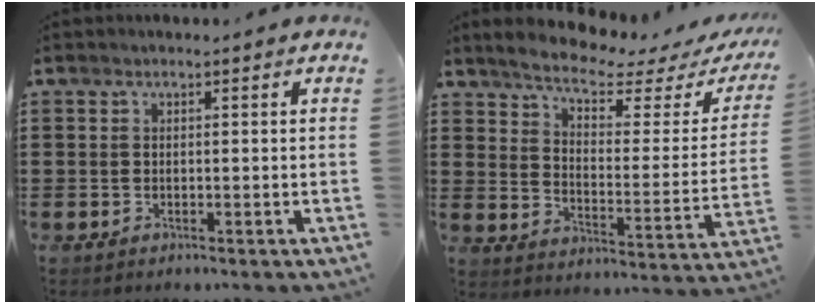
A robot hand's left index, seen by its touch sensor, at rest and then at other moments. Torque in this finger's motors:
{"motor_torque": [2.14, 0.00, 0.44, 0.01]}